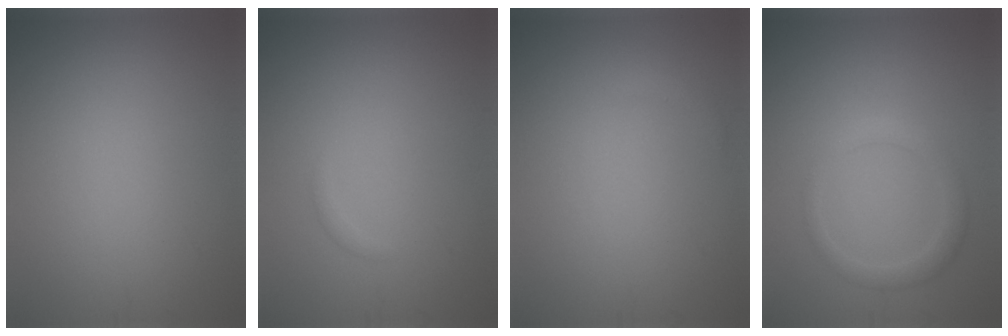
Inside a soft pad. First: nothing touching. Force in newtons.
{"total": 0.6, "press": 0.5, "slide": 0.1}
{"total": 0.6, "press": 0.5, "slide": 0.1}
{"total": 2.3, "press": 2.3, "slide": 0.2}